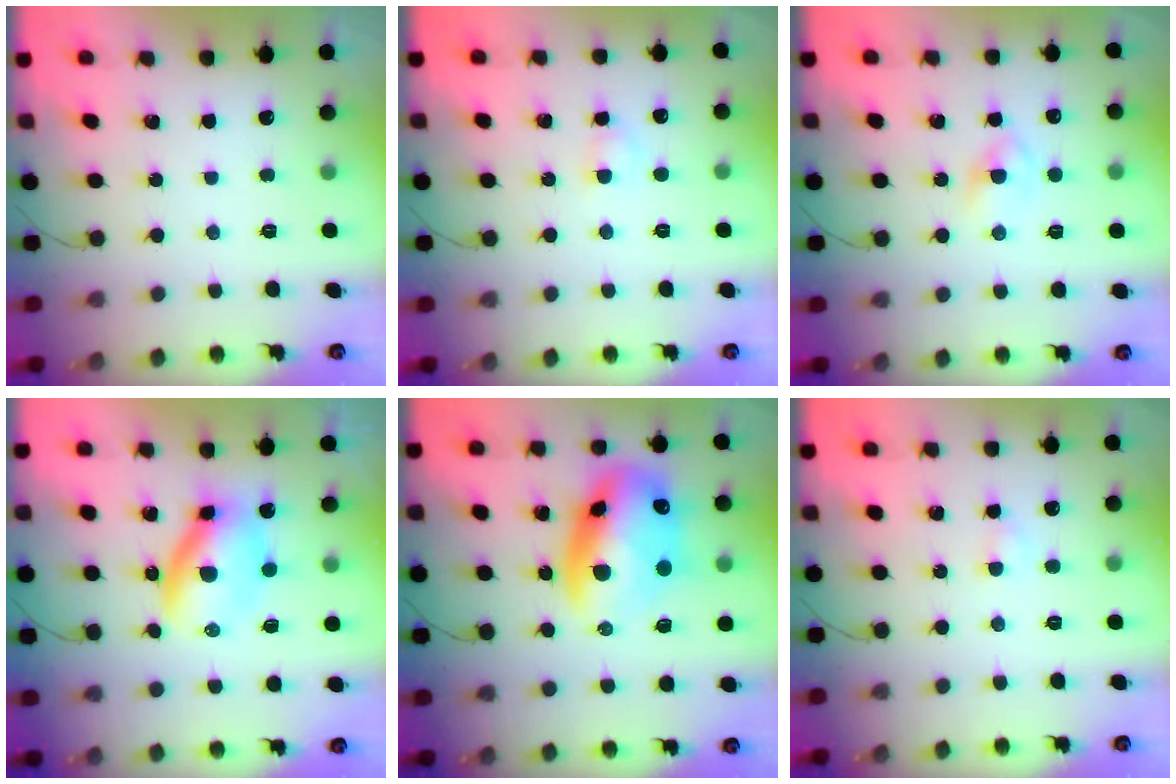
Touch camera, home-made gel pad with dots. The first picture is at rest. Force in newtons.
{"total": 2.6, "press": 2.3, "slide": 1.1}
{"total": 2.7, "press": 2.5, "slide": 1.1}
{"total": 8.0, "press": 7.7, "slide": 2.4}
{"total": 17.3, "press": 16.9, "slide": 4.1}
{"total": 2.5, "press": 2.3, "slide": 0.9}